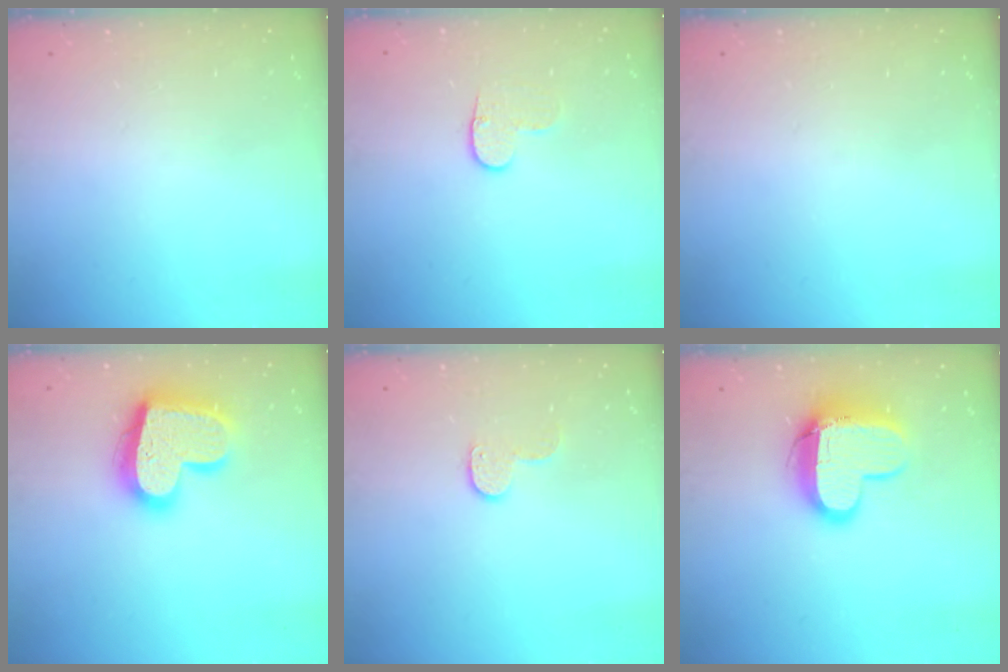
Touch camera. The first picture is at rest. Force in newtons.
{"total": 5.7, "press": 5.6, "slide": 0.6}
{"total": 0.0}
{"total": 20.4, "press": 20.3, "slide": 1.7}
{"total": 5.9, "press": 5.9, "slide": 0.5}
{"total": 12.9, "press": 12.9, "slide": 1.1}